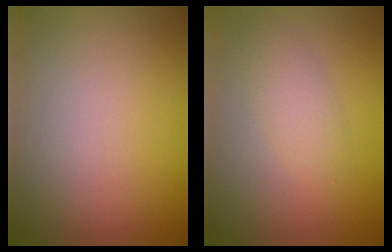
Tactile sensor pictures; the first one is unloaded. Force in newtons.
{"total": 2.2, "press": 2.2, "slide": 0.1}